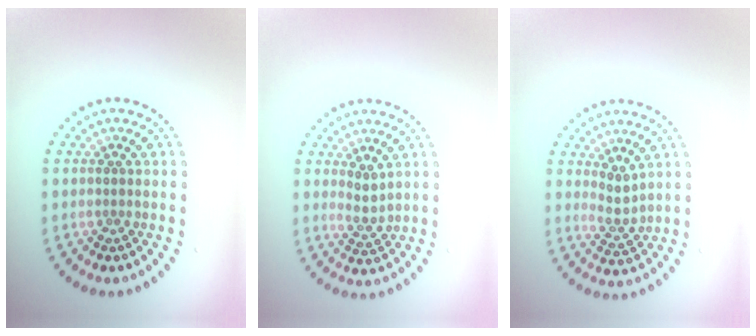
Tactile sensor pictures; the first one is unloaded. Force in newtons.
{"total": 1.8, "press": 1.3, "slide": 1.2}
{"total": 2.1, "press": 1.5, "slide": 1.4}